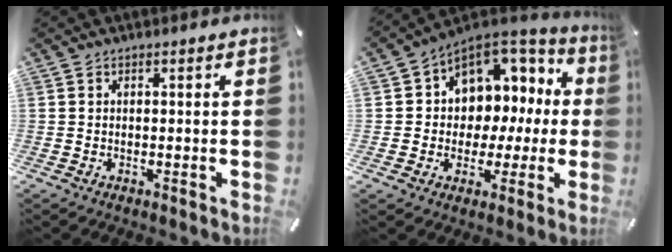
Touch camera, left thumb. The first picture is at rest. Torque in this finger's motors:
{"motor_torque": [0.72, 0.89, 1.07, 0.44, 0.12]}